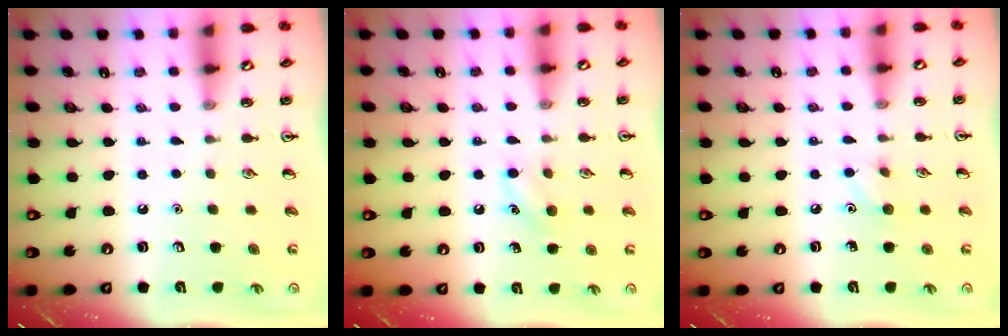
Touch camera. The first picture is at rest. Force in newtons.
{"total": 6.6, "press": 6.3, "slide": 2.0}
{"total": 4.9, "press": 4.6, "slide": 1.6}